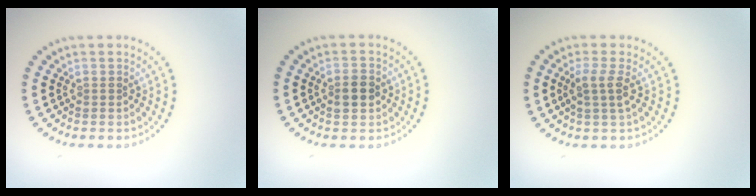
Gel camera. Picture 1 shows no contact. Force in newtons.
{"total": 2.5, "press": 2.5, "slide": 0.1}
{"total": 2.0, "press": 1.6, "slide": 1.2}